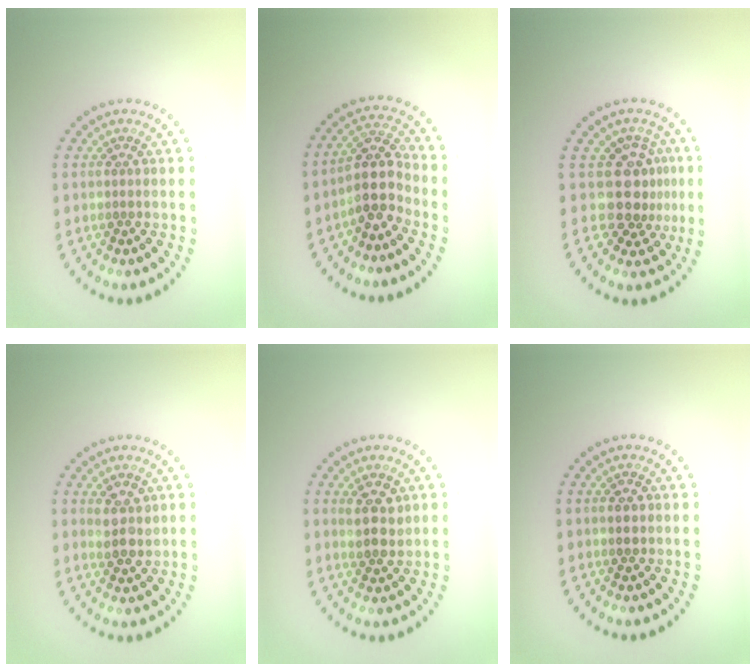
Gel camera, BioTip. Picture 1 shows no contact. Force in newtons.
{"total": 4.0, "press": 3.3, "slide": 2.3}
{"total": 3.5, "press": 2.6, "slide": 2.3}
{"total": 2.2, "press": 2.1, "slide": 0.6}
{"total": 2.7, "press": 2.6, "slide": 0.8}
{"total": 1.4, "press": 1.4, "slide": 0.1}